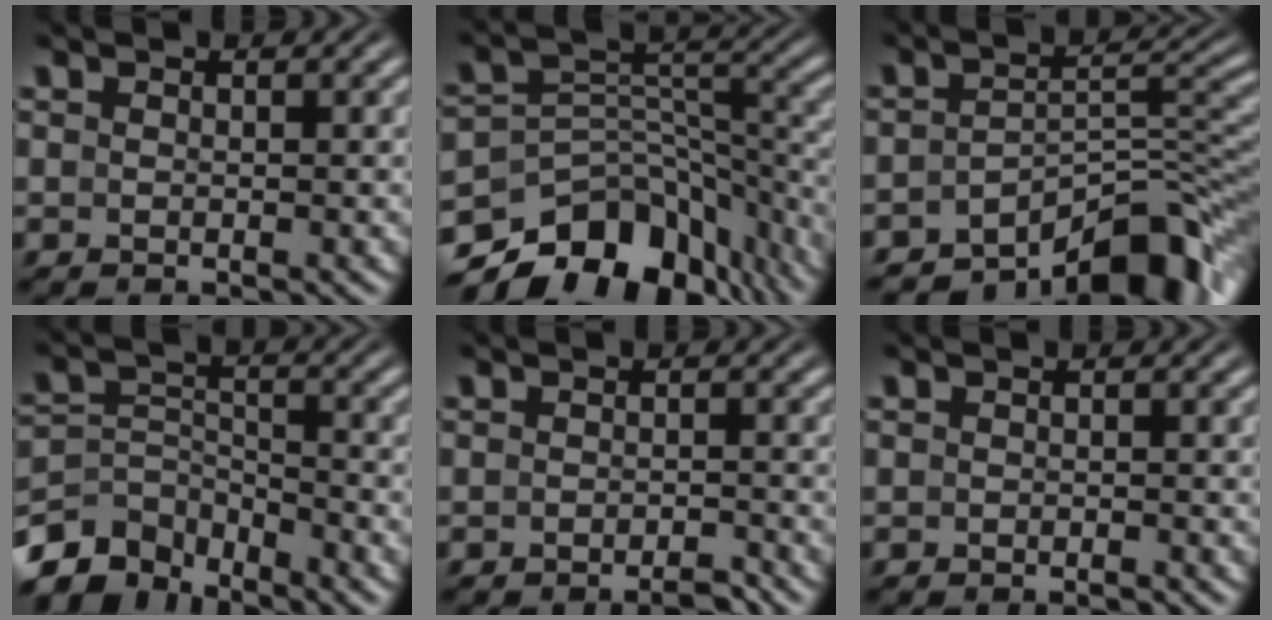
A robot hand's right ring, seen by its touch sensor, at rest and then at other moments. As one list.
[{"total": 14.2, "force": [-8.6, 8.3, 7.8], "torque": [-0.136, -0.050, -0.116]}, {"total": 12.3, "force": [-7.4, 5.5, 8.1], "torque": [-0.091, -0.036, -0.097]}, {"total": 8.1, "force": [-5.4, 5.0, 3.2], "torque": [-0.077, -0.051, -0.076]}, {"total": 1.8, "force": [-1.7, -0.3, 0.4], "torque": [-0.004, -0.004, -0.029]}, {"total": 0.9, "force": [-0.9, -0.3, 0.1], "torque": [-0.001, -0.001, -0.014]}]